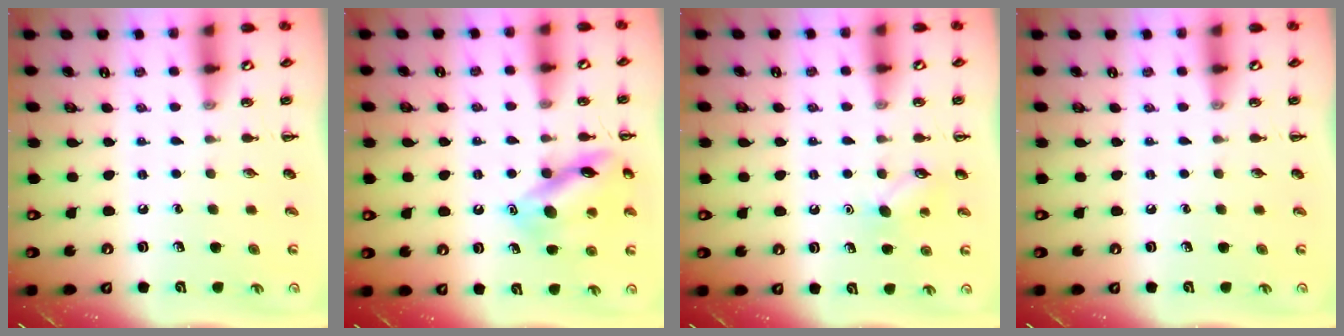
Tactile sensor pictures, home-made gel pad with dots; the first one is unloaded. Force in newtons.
{"total": 14.2, "press": 14.2, "slide": 1.1}
{"total": 7.1, "press": 7.1, "slide": 1.1}
{"total": 0.0}